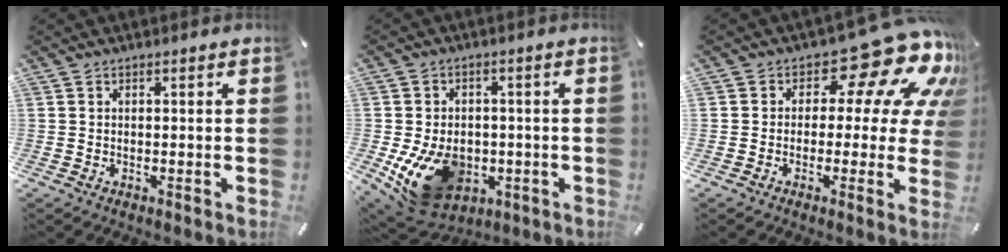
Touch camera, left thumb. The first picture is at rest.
{"total": 14.6, "force": [-4.3, 10.8, 8.8], "torque": [-0.168, 0.012, -0.065]}
{"total": 16.2, "force": [9.1, 7.6, 11.0], "torque": [-0.148, -0.071, 0.148]}